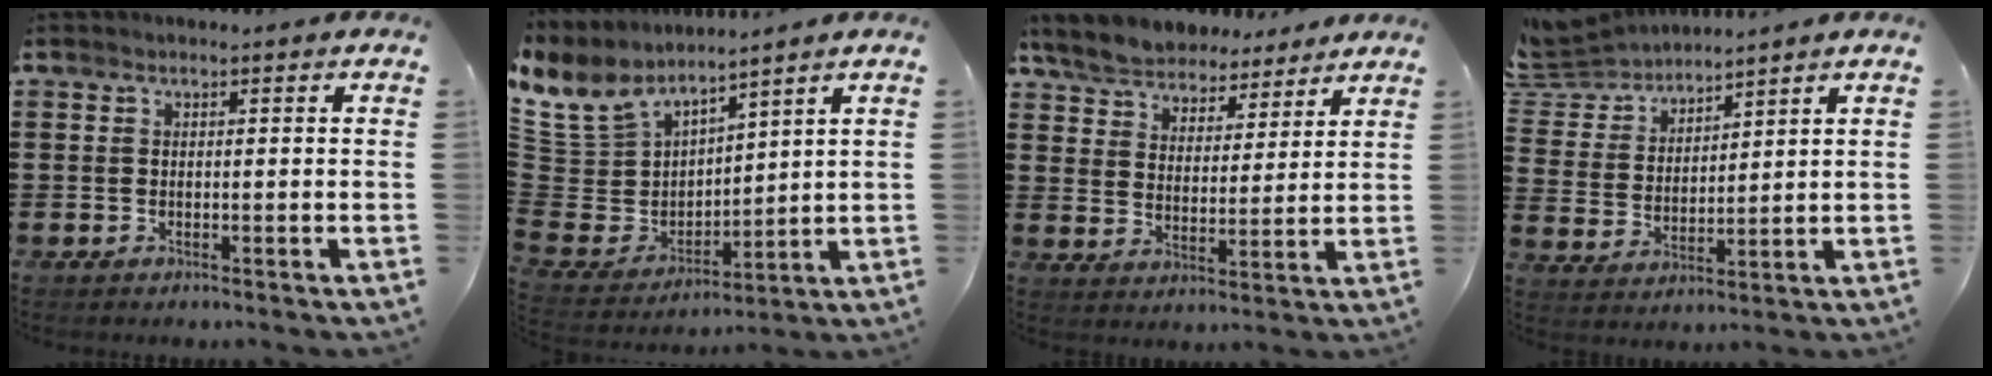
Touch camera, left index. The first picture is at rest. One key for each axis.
{"total": 8.5, "fx": 6.4, "fy": 5.5, "fz": 0.9, "tx": -0.076, "ty": -0.056, "tz": 0.125}
{"total": 6.1, "fx": 5.8, "fy": 1.6, "fz": 1.0, "tx": -0.050, "ty": -0.024, "tz": 0.103}
{"total": 5.4, "fx": 5.1, "fy": 1.7, "fz": -0.3, "tx": -0.028, "ty": -0.033, "tz": 0.090}